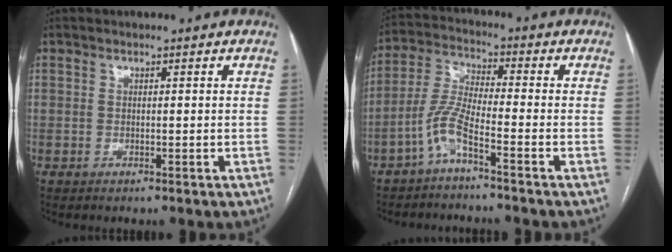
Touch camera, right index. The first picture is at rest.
{"total": 5.9, "force": [-3.7, 0.2, 4.6], "torque": [-0.111, 0.007, -0.081]}